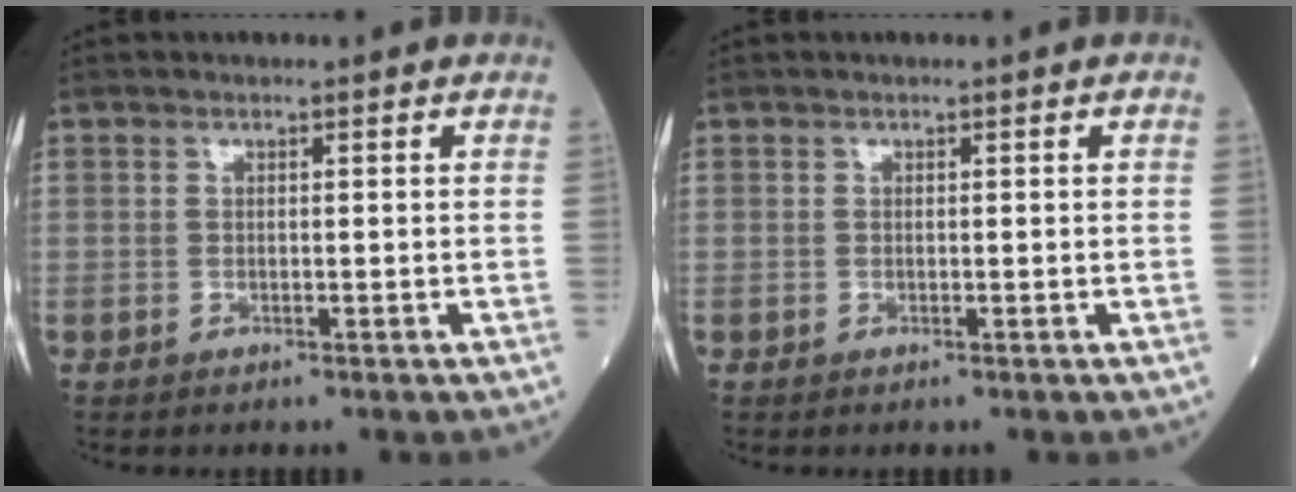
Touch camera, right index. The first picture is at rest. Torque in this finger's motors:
{"motor_torque": [0.08, 0.05, 0.06, 0.02]}